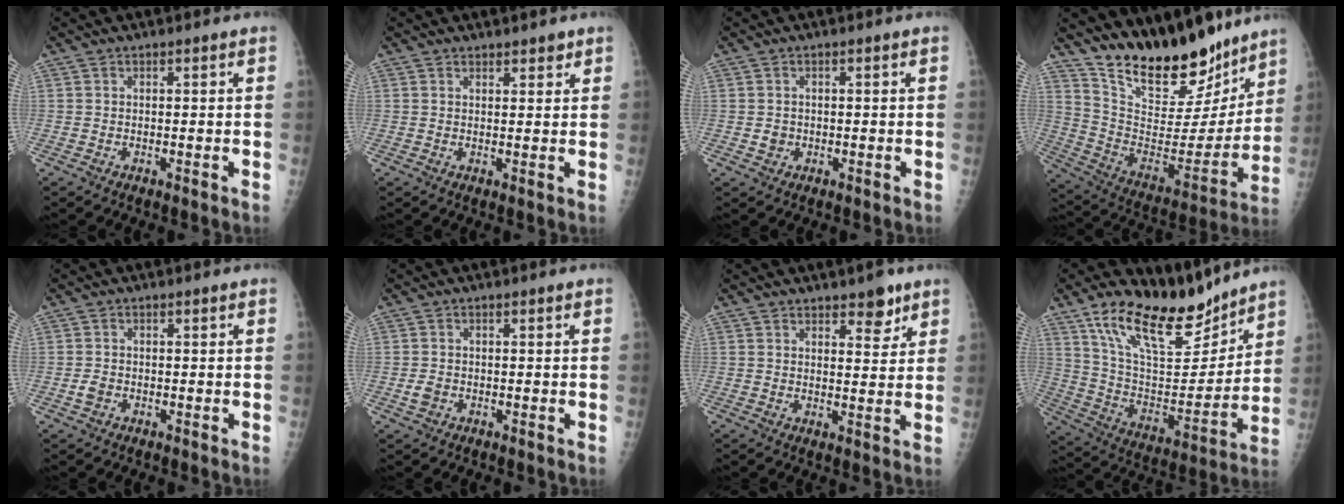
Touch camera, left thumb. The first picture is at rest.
{"total": 2.0, "force": [1.7, 0.9, 0.7], "torque": [0.004, -0.010, 0.020]}
{"total": 1.6, "force": [-0.2, 1.5, 0.5], "torque": [-0.001, 0.003, 0.000]}
{"total": 22.7, "force": [18.4, 8.5, 10.2], "torque": [-0.125, -0.109, 0.303]}
{"total": 1.7, "force": [-0.6, 1.3, 0.9], "torque": [-0.016, 0.002, -0.010]}
{"total": 1.9, "force": [-0.5, 1.5, 1.0], "torque": [-0.016, 0.001, -0.008]}
{"total": 5.0, "force": [3.4, 2.2, 2.8], "torque": [-0.016, -0.022, 0.048]}
{"total": 20.6, "force": [15.7, 8.1, 10.6], "torque": [-0.140, -0.083, 0.279]}